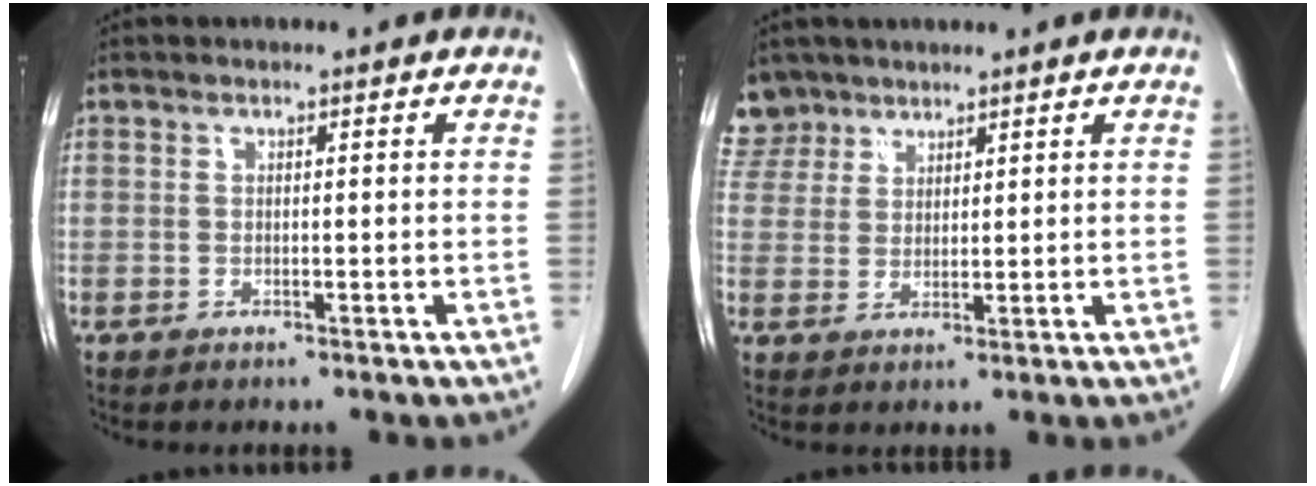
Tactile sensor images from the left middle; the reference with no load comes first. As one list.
[{"total": 5.0, "force": [4.1, 2.8, -0.5], "torque": [0.020, 0.005, 0.082]}]